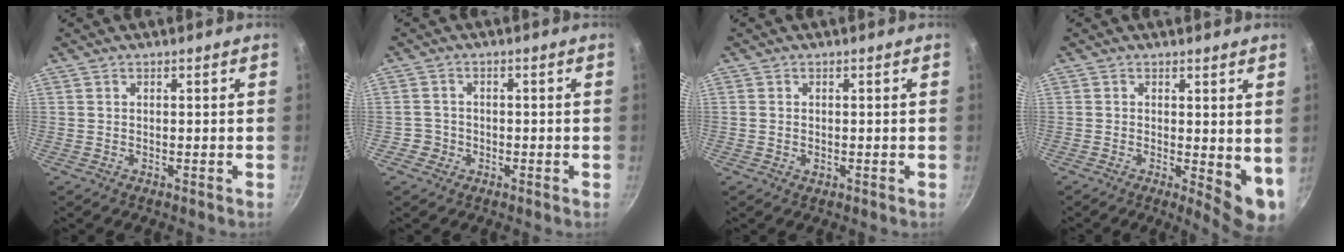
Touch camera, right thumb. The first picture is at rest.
{"total": 2.7, "force": [-1.1, 2.4, 0.2], "torque": [0.012, 0.017, -0.018]}
{"total": 1.0, "force": [-0.2, 0.8, 0.6], "torque": [-0.010, 0.000, -0.004]}
{"total": 7.1, "force": [0.1, 2.8, 6.5], "torque": [-0.072, -0.015, 0.002]}